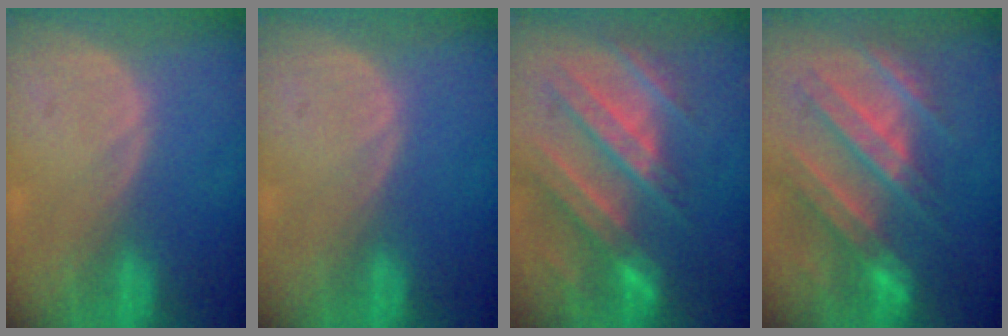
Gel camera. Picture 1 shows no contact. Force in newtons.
{"total": 0.0}
{"total": 11.1, "press": 9.8, "slide": 5.1}
{"total": 10.5, "press": 9.6, "slide": 4.3}